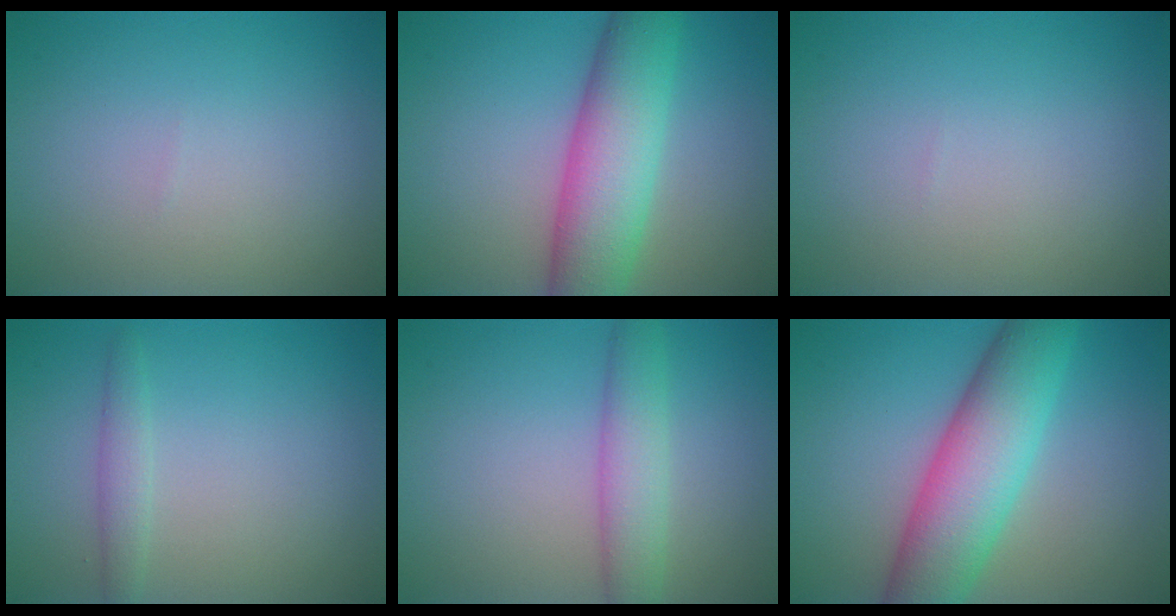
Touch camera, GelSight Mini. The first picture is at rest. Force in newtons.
{"total": 8.2, "press": 8.2, "slide": 0.2}
{"total": 0.0}
{"total": 1.5, "press": 1.5, "slide": 0.1}
{"total": 3.5, "press": 3.5, "slide": 0.1}
{"total": 8.8, "press": 8.8, "slide": 0.2}